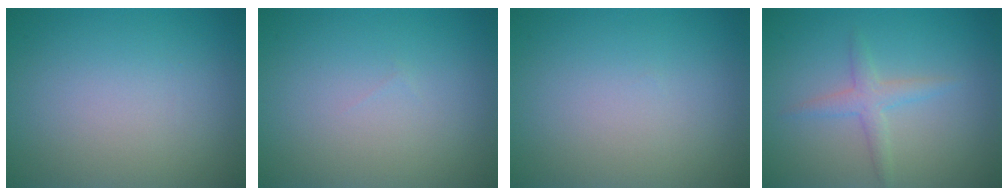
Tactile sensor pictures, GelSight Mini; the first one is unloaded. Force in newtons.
{"total": 0.0}
{"total": 0.0}
{"total": 2.0, "press": 2.0, "slide": 0.1}